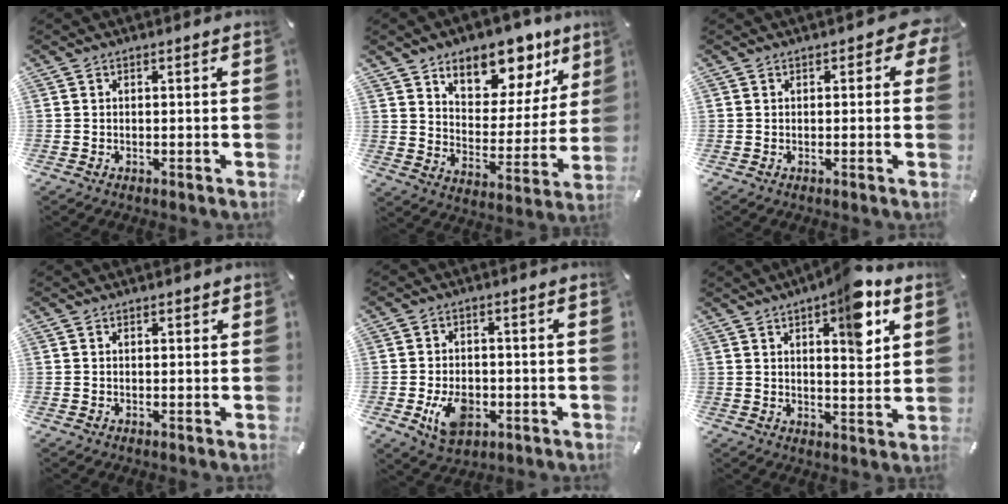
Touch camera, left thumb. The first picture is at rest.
{"total": 13.7, "force": [10.3, 7.5, 4.9], "torque": [-0.069, -0.087, 0.177]}
{"total": 3.3, "force": [1.1, 2.3, 2.1], "torque": [-0.017, 0.001, 0.015]}
{"total": 0.8, "force": [0.5, 0.6, 0.3], "torque": [0.002, -0.001, 0.007]}
{"total": 8.4, "force": [-2.1, 5.9, 5.5], "torque": [-0.097, -0.001, -0.040]}
{"total": 11.3, "force": [6.2, 4.0, 8.6], "torque": [-0.103, -0.032, 0.097]}